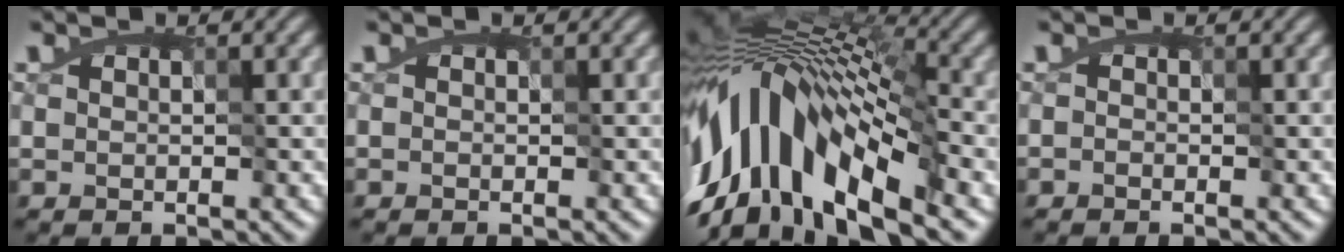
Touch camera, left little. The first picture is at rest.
{"total": 0.0}
{"total": 13.9, "force": [-5.0, 7.1, 10.8], "torque": [-0.199, 0.018, -0.098]}
{"total": 0.5, "force": [-0.5, 0.0, 0.0], "torque": [0.002, -0.006, -0.006]}